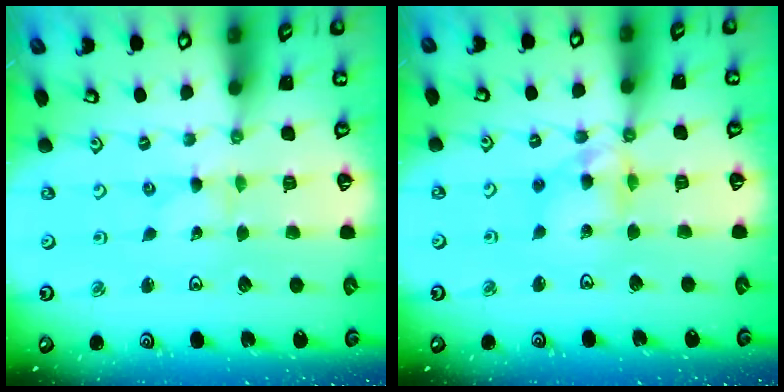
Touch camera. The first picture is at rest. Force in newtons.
{"total": 10.2, "press": 10.1, "slide": 1.4}